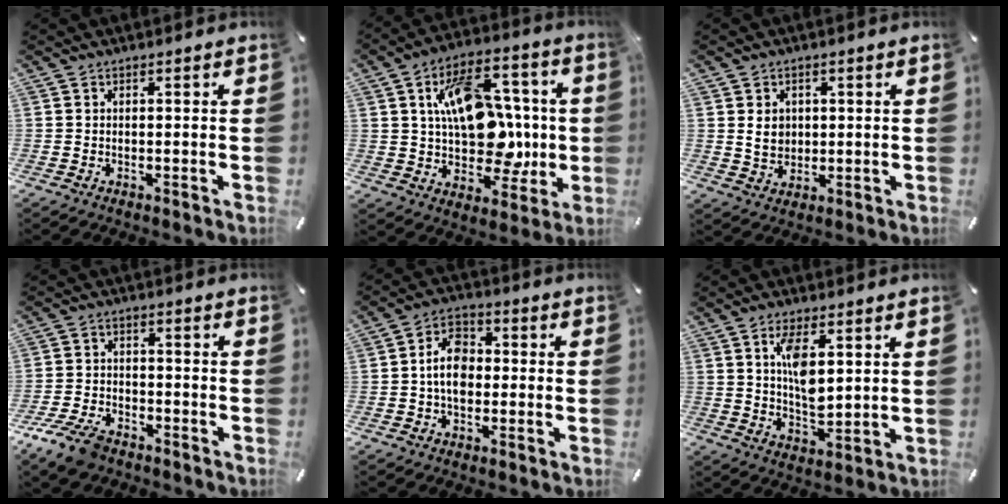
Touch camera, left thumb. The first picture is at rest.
{"total": 19.1, "force": [1.9, 13.3, 13.6], "torque": [-0.211, 0.001, 0.040]}
{"total": 4.8, "force": [0.8, 4.3, 2.0], "torque": [-0.038, -0.001, 0.010]}
{"total": 8.0, "force": [-5.8, 4.1, 3.8], "torque": [-0.088, 0.022, -0.111]}
{"total": 8.3, "force": [-0.7, 5.8, 6.0], "torque": [-0.105, 0.010, -0.015]}
{"total": 8.2, "force": [3.2, 3.7, 6.6], "torque": [-0.128, -0.014, 0.048]}